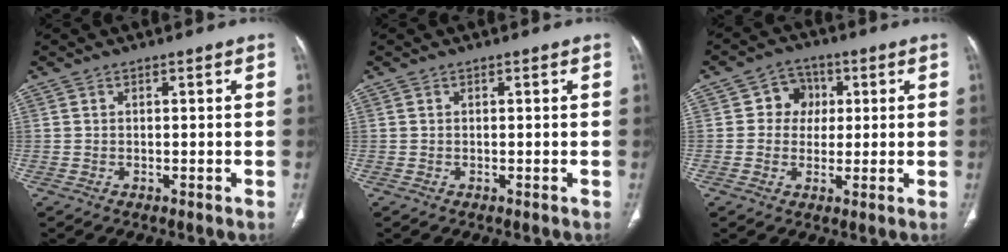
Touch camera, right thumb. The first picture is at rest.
{"total": 0.0}
{"total": 6.0, "force": [1.0, 5.5, 2.3], "torque": [0.004, 0.009, 0.009]}